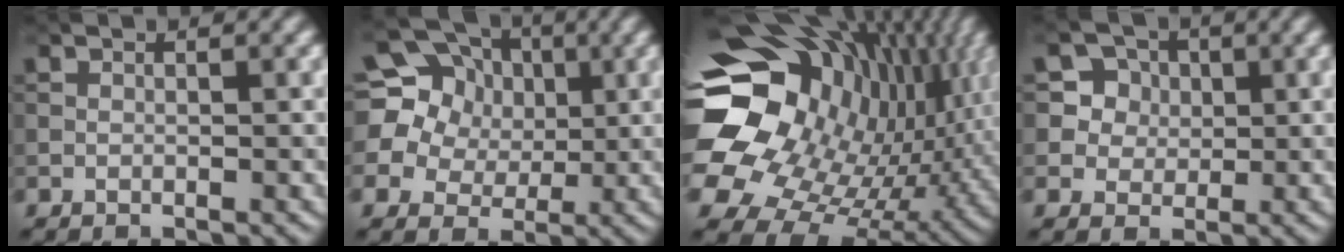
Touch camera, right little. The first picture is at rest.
{"total": 14.6, "force": [4.4, 12.8, 5.6], "torque": [-0.158, 0.060, 0.065]}
{"total": 20.0, "force": [2.3, 16.1, 11.7], "torque": [-0.243, -0.016, 0.061]}
{"total": 4.7, "force": [1.8, 4.1, 1.3], "torque": [-0.028, 0.003, 0.040]}